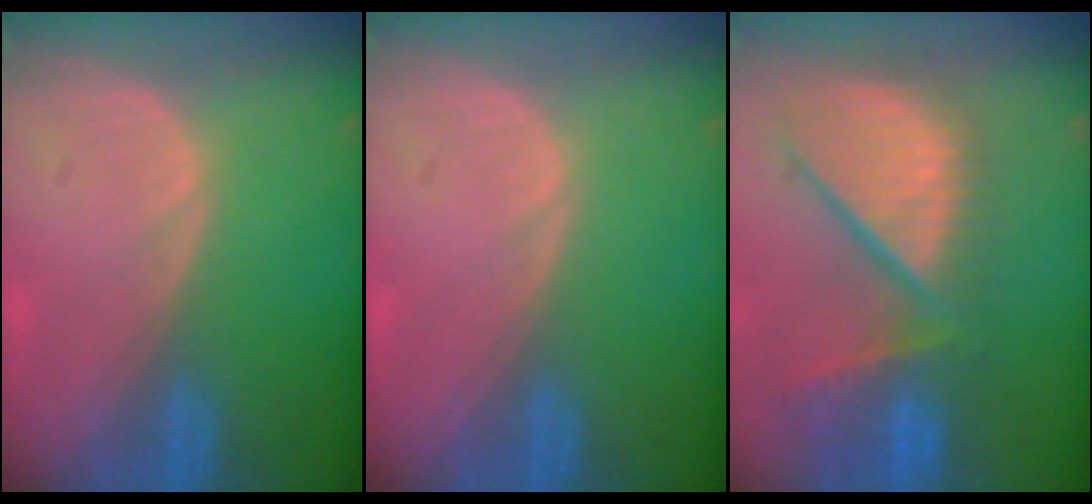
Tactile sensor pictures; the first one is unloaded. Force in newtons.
{"total": 0.0}
{"total": 12.7, "press": 10.8, "slide": 6.7}